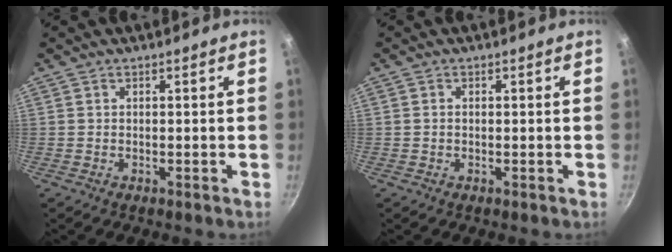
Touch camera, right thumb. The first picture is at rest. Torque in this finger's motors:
{"motor_torque": [-0.67, -0.05, -0.13, 0.07, -0.03]}